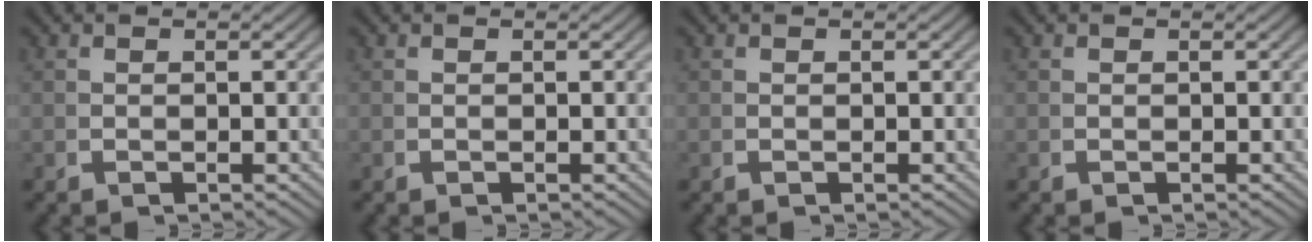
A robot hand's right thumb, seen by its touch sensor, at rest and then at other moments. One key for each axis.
{"total": 0.0}
{"total": 0.0}
{"total": 0.0}